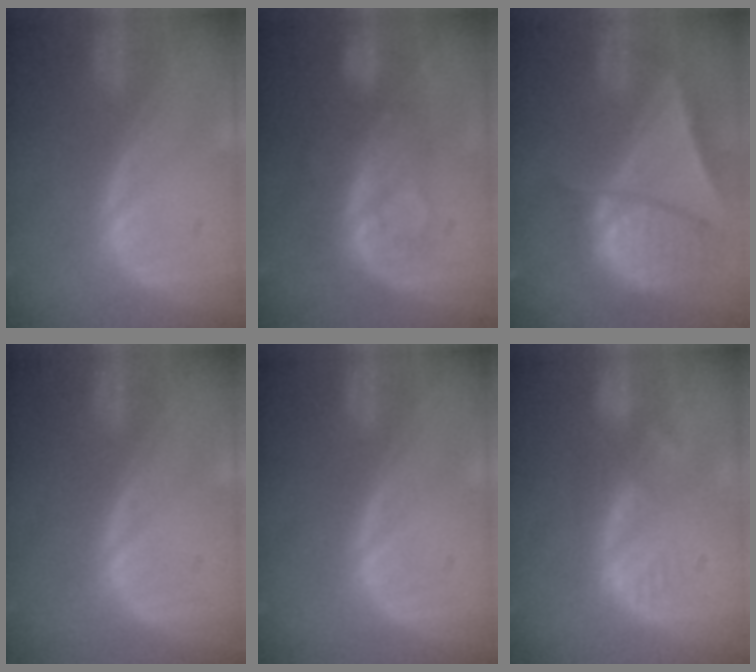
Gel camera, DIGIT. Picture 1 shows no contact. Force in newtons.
{"total": 8.4, "press": 7.0, "slide": 4.5}
{"total": 9.3, "press": 8.1, "slide": 4.7}
{"total": 0.0}
{"total": 0.0}
{"total": 4.0, "press": 3.6, "slide": 1.7}